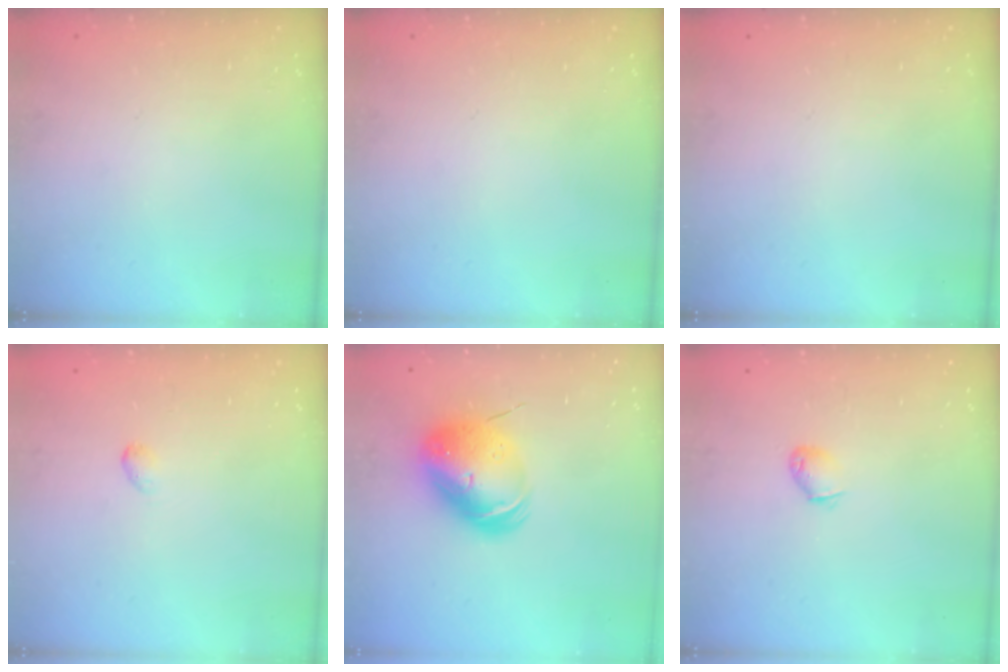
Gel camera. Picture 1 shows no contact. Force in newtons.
{"total": 0.0}
{"total": 0.0}
{"total": 2.7, "press": 2.6, "slide": 0.5}
{"total": 13.5, "press": 13.2, "slide": 2.6}
{"total": 3.8, "press": 3.7, "slide": 0.5}